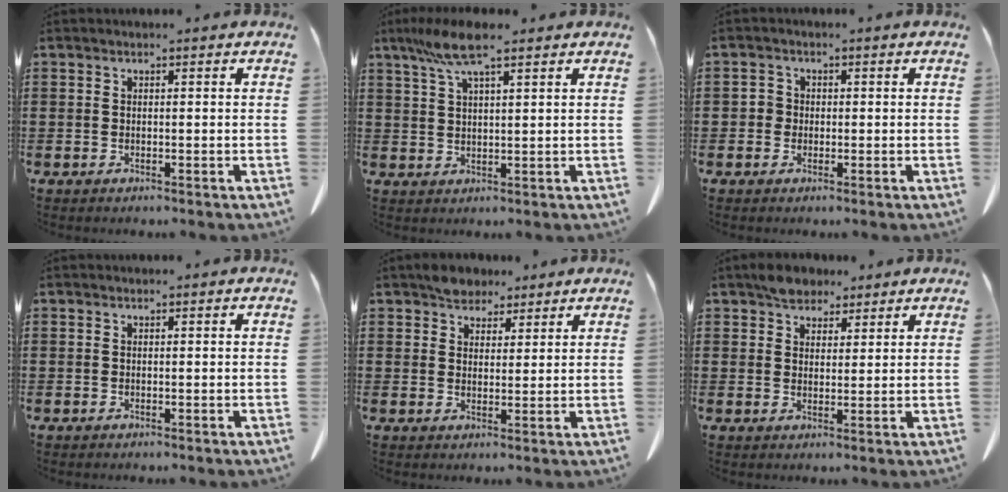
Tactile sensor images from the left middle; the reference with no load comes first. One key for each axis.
{"total": 6.9, "fx": 4.4, "fy": 1.2, "fz": 5.2, "tx": -0.111, "ty": 0.003, "tz": 0.079}
{"total": 1.7, "fx": 0.0, "fy": 1.6, "fz": 0.6, "tx": -0.015, "ty": 0.007, "tz": -0.002}
{"total": 0.0}
{"total": 4.2, "fx": 3.5, "fy": 2.2, "fz": 0.5, "tx": -0.015, "ty": 0.004, "tz": 0.066}
{"total": 4.3, "fx": 3.5, "fy": 2.3, "fz": 0.9, "tx": -0.020, "ty": 0.007, "tz": 0.066}